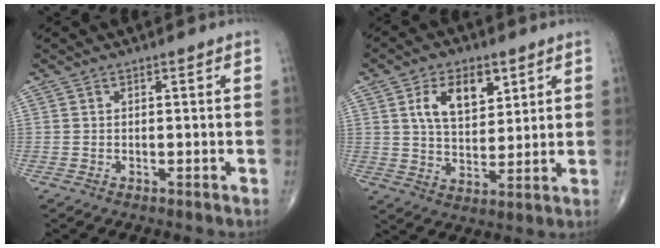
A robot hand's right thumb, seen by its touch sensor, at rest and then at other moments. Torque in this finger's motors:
{"motor_torque": [0.18, 0.43, 0.76, 0.19, 0.26]}